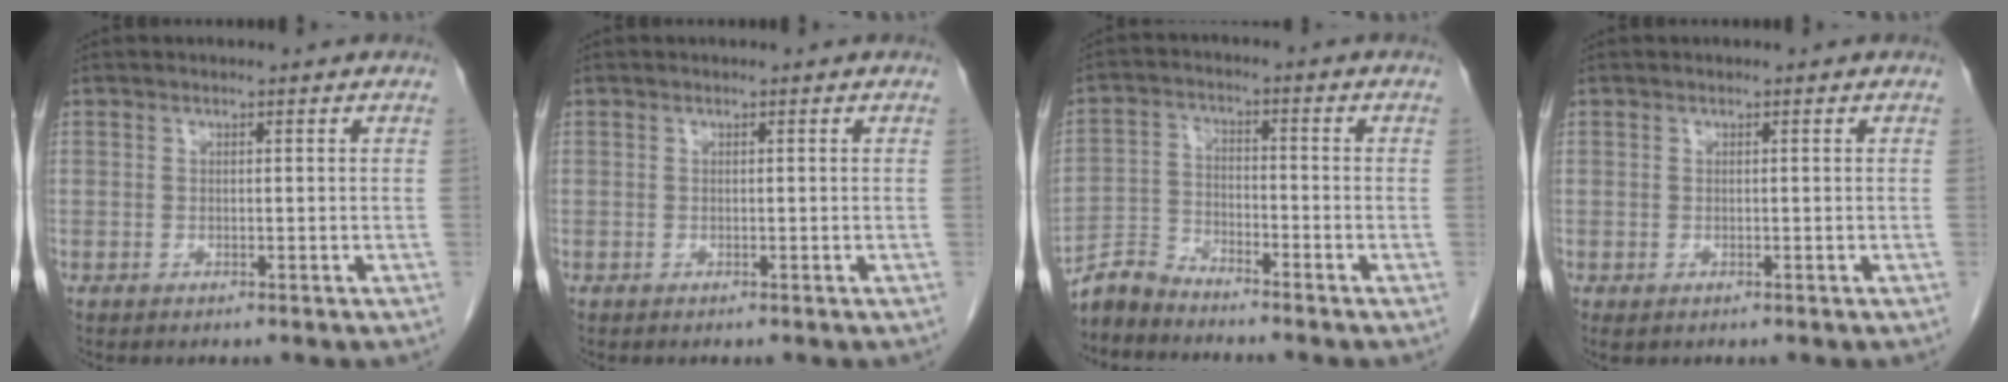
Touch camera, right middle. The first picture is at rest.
{"total": 0.0}
{"total": 5.0, "force": [-5.0, 0.5, 0.1], "torque": [-0.006, -0.007, -0.099]}
{"total": 0.6, "force": [-0.2, 0.4, 0.4], "torque": [-0.009, -0.002, 0.001]}